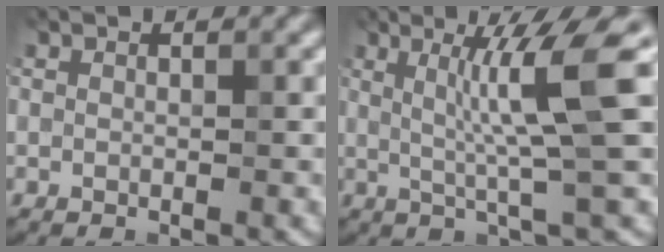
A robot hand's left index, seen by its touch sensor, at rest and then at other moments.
{"total": 6.6, "force": [1.2, 0.2, 6.4], "torque": [-0.111, 0.013, 0.023]}